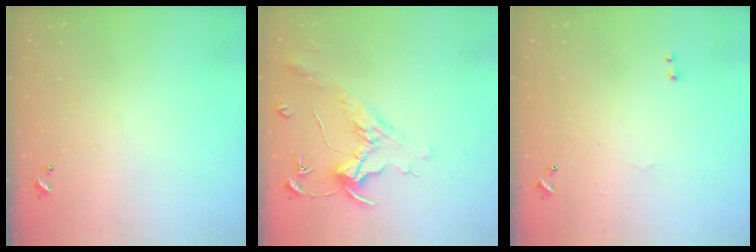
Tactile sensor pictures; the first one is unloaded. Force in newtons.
{"total": 1.6, "press": 1.4, "slide": 0.7}
{"total": 1.0, "press": 0.5, "slide": 0.8}